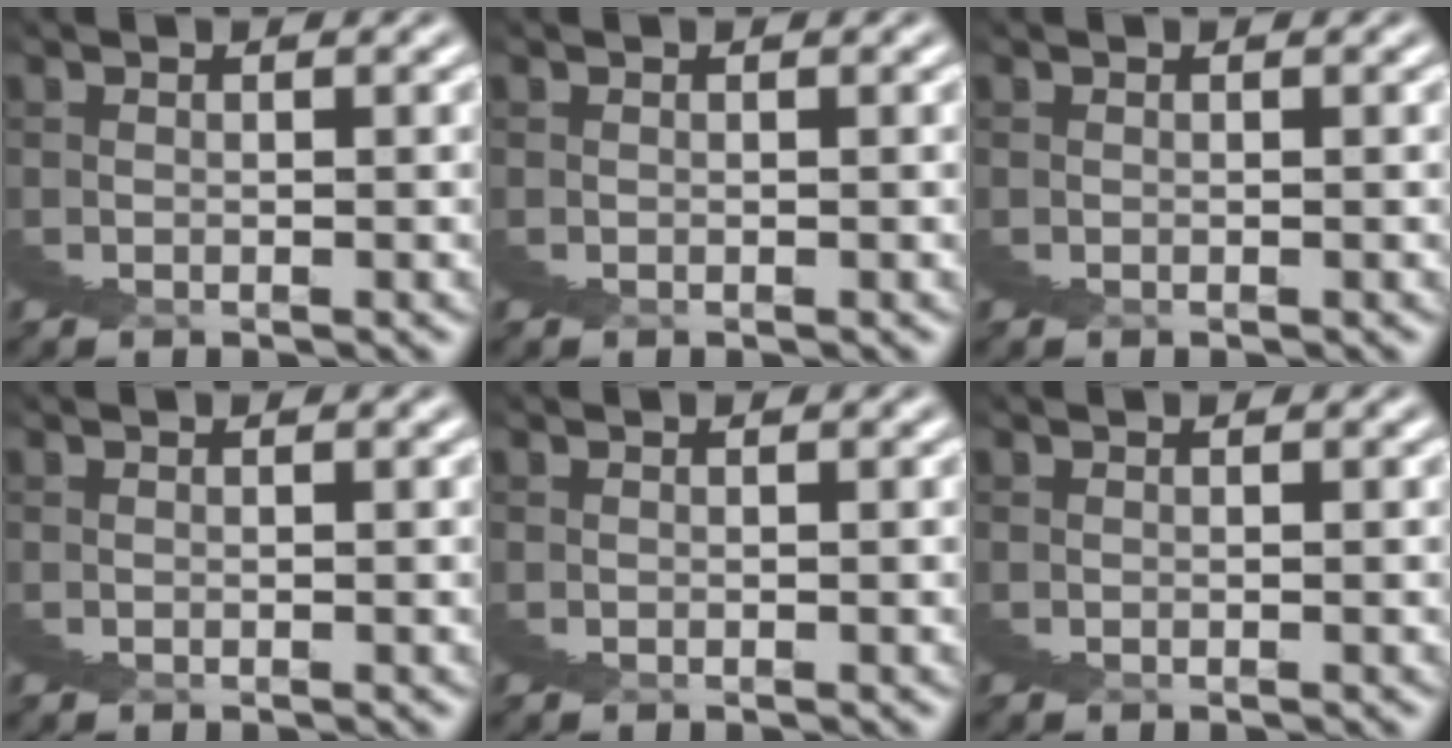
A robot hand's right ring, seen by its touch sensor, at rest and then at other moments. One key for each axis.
{"total": 0.0}
{"total": 0.0}
{"total": 0.0}
{"total": 0.0}
{"total": 0.0}